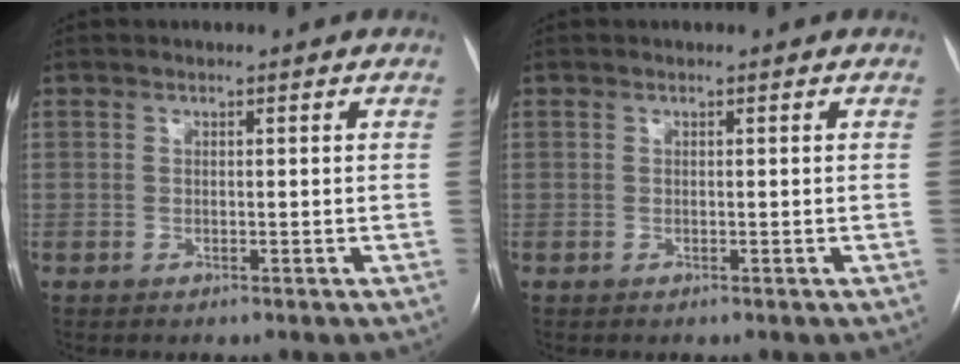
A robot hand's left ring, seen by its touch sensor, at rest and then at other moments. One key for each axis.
{"total": 0.0}